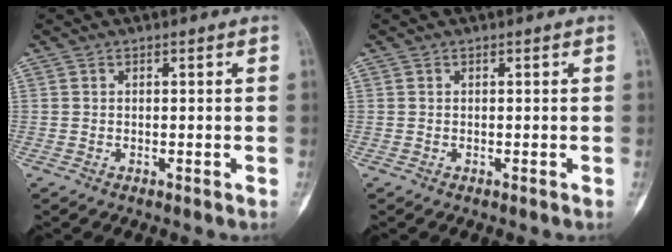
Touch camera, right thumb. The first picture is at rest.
{"total": 0.0}